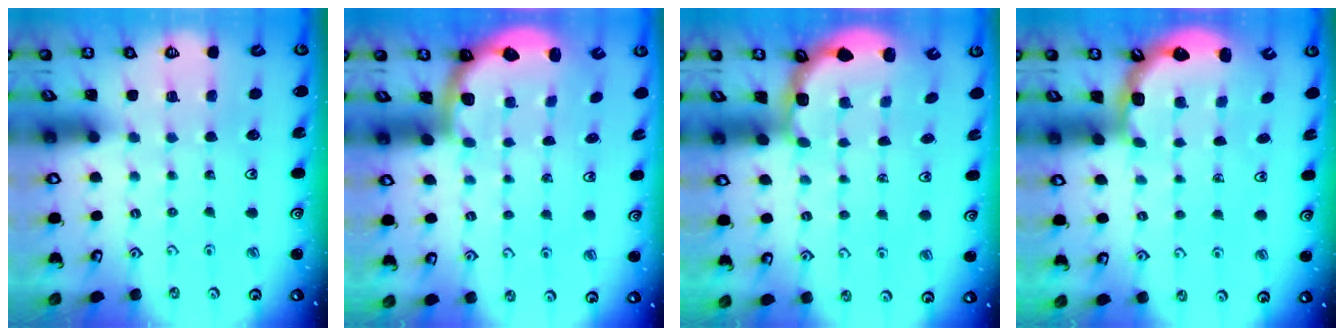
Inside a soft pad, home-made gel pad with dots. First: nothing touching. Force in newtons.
{"total": 2.1, "press": 2.0, "slide": 0.7}
{"total": 2.8, "press": 2.2, "slide": 1.7}
{"total": 2.6, "press": 2.2, "slide": 1.3}